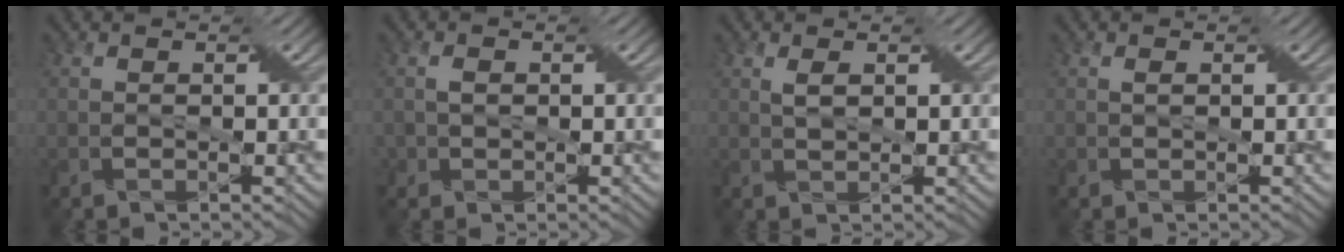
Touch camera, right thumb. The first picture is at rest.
{"total": 1.4, "force": [0.0, 1.2, 0.7], "torque": [-0.019, 0.002, 0.000]}
{"total": 1.7, "force": [0.7, 0.7, 1.5], "torque": [-0.037, 0.003, 0.015]}
{"total": 0.8, "force": [0.2, 0.5, 0.6], "torque": [-0.012, 0.004, 0.004]}